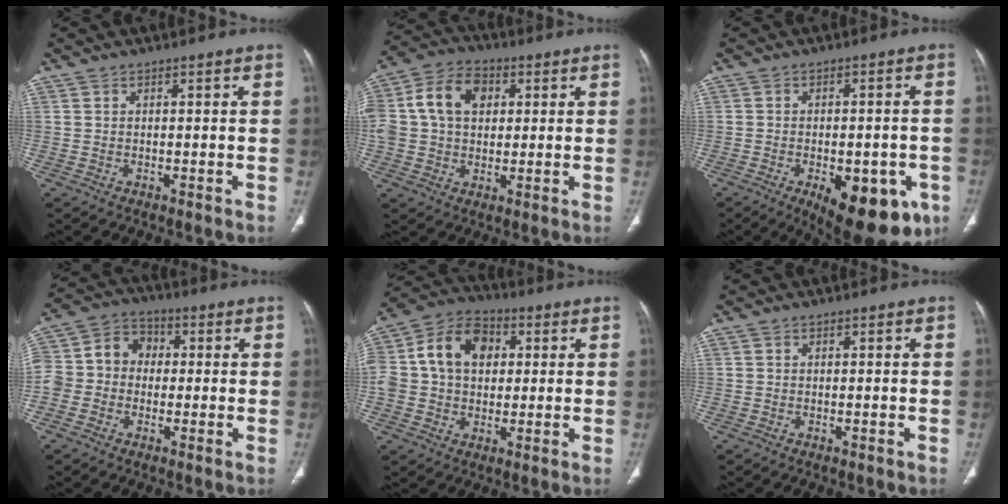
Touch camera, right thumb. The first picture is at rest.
{"total": 14.1, "force": [2.9, 10.4, 9.1], "torque": [-0.171, 0.019, 0.047]}
{"total": 16.9, "force": [-7.4, 7.9, 13.1], "torque": [-0.125, 0.009, -0.083]}
{"total": 10.6, "force": [-0.5, 9.3, 5.0], "torque": [-0.079, 0.042, -0.021]}
{"total": 16.0, "force": [2.8, 12.0, 10.2], "torque": [-0.179, 0.026, 0.041]}
{"total": 0.0}